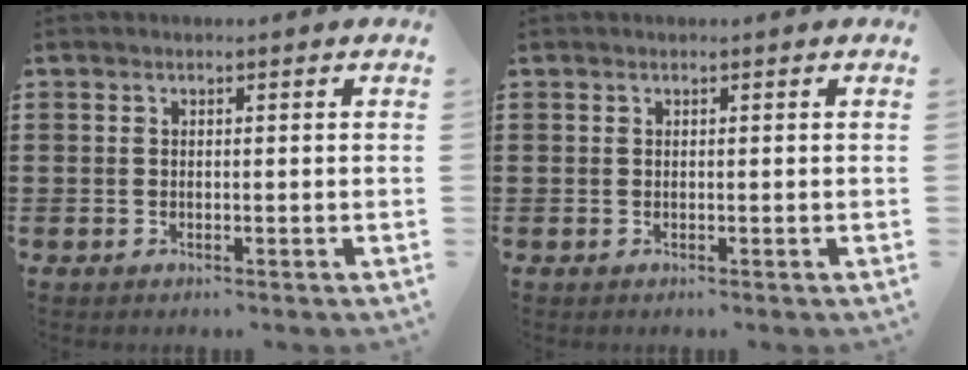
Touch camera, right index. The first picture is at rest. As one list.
[{"total": 0.0}]